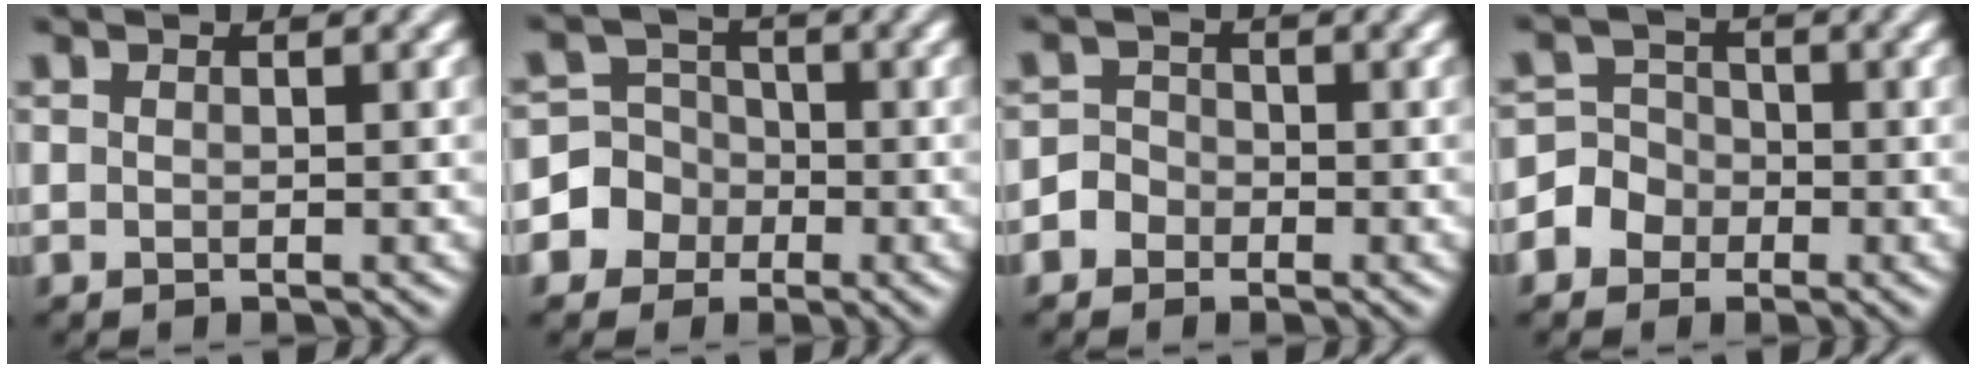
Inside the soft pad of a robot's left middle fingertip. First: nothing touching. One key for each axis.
{"total": 4.5, "fx": -1.6, "fy": 4.2, "fz": 0.1, "tx": 0.019, "ty": 0.012, "tz": -0.054}
{"total": 1.6, "fx": -0.9, "fy": 1.3, "fz": -0.1, "tx": 0.007, "ty": 0.012, "tz": -0.025}
{"total": 3.4, "fx": -1.5, "fy": 3.0, "fz": 0.3, "tx": 0.012, "ty": 0.012, "tz": -0.040}